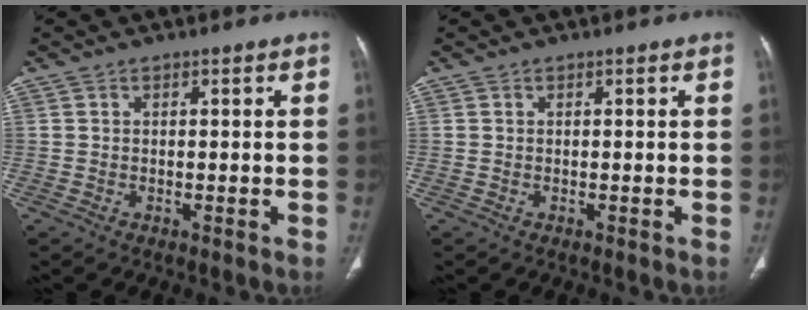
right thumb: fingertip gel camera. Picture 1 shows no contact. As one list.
[{"total": 0.0}]